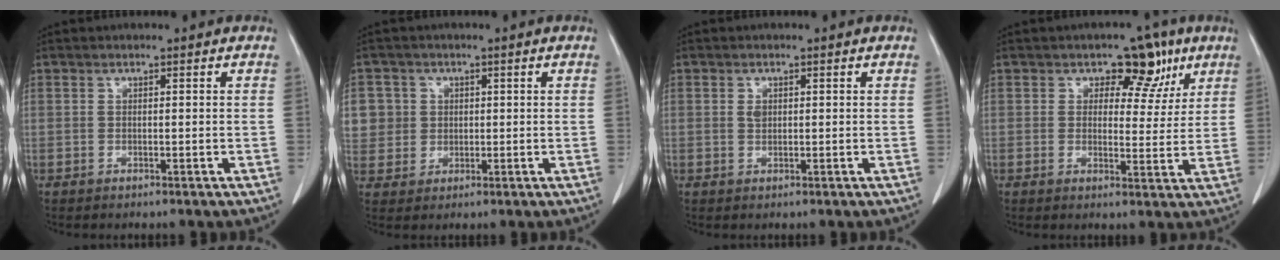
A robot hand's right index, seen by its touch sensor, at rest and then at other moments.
{"total": 7.4, "force": [1.9, 7.1, 0.8], "torque": [-0.021, 0.022, 0.048]}
{"total": 1.2, "force": [0.4, 0.8, 0.8], "torque": [-0.013, -0.002, 0.007]}
{"total": 6.9, "force": [3.7, 4.5, 3.7], "torque": [-0.026, 0.007, 0.046]}